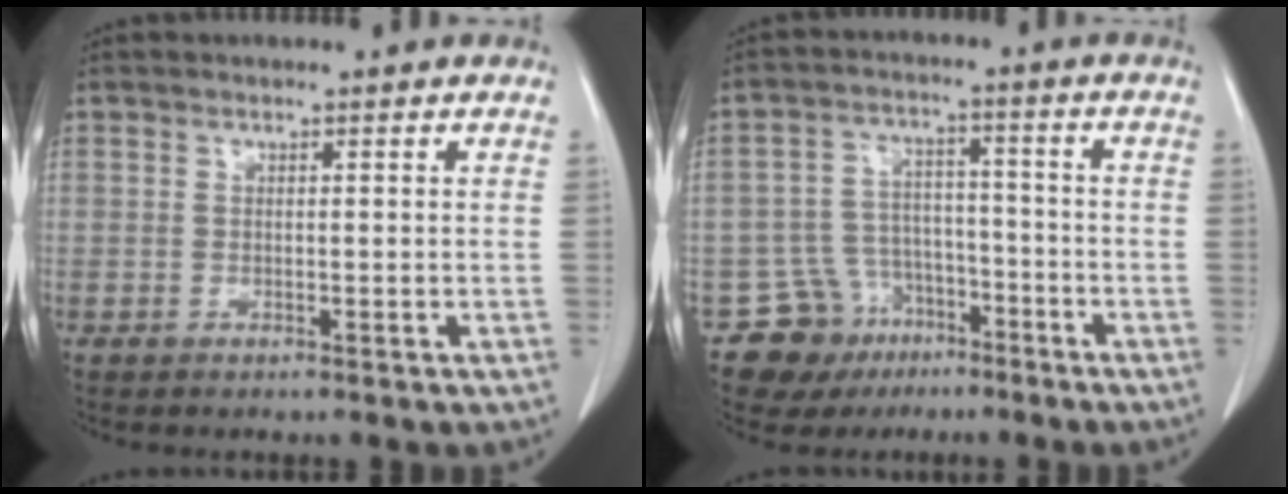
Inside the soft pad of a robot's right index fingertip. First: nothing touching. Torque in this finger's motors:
{"motor_torque": [-0.71, -0.21, -1.05, -0.21]}